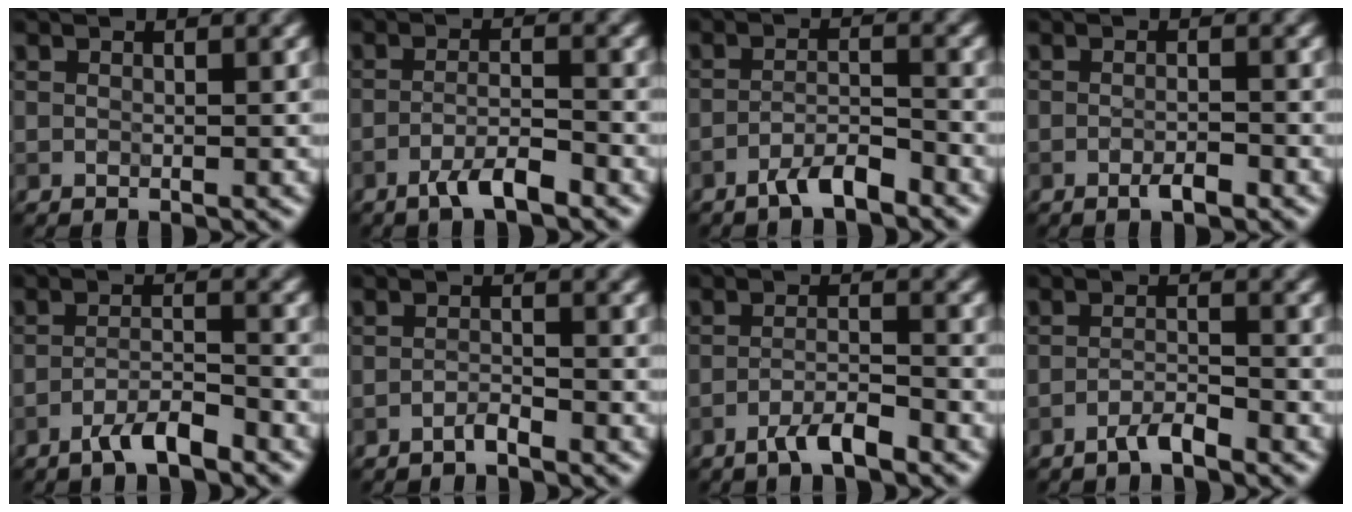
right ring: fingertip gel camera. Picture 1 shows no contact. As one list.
[{"total": 3.3, "force": [-2.3, 0.5, 2.3], "torque": [-0.042, 0.007, -0.048]}, {"total": 3.1, "force": [-2.4, 0.5, 1.9], "torque": [-0.032, 0.008, -0.049]}, {"total": 1.7, "force": [-1.0, 0.3, 1.3], "torque": [-0.021, 0.000, -0.019]}, {"total": 3.2, "force": [-2.5, 0.5, 2.0], "torque": [-0.035, 0.007, -0.051]}, {"total": 1.1, "force": [-1.0, 0.1, 0.6], "torque": [-0.011, 0.004, -0.021]}, {"total": 3.0, "force": [-2.2, 0.4, 2.0], "torque": [-0.035, 0.007, -0.046]}, {"total": 1.9, "force": [-1.6, 0.2, 1.1], "torque": [-0.020, 0.006, -0.034]}]